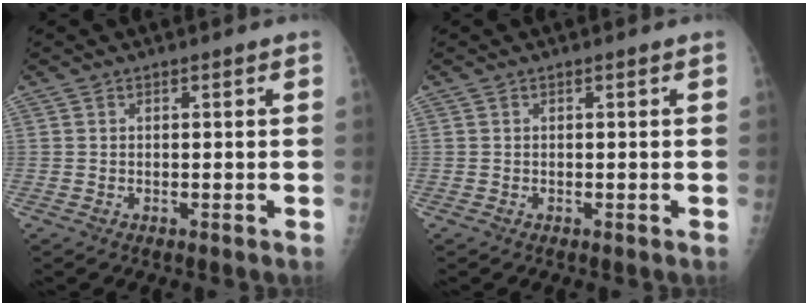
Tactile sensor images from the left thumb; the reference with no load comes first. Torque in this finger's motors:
{"motor_torque": [-0.30, -0.30, -0.03, -0.03, 0.00]}